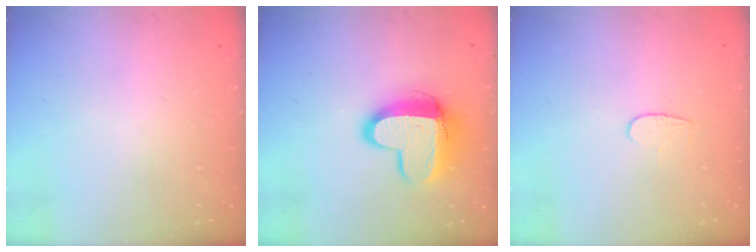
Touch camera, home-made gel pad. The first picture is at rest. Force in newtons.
{"total": 13.0, "press": 13.0, "slide": 1.2}
{"total": 4.3, "press": 4.3, "slide": 0.3}